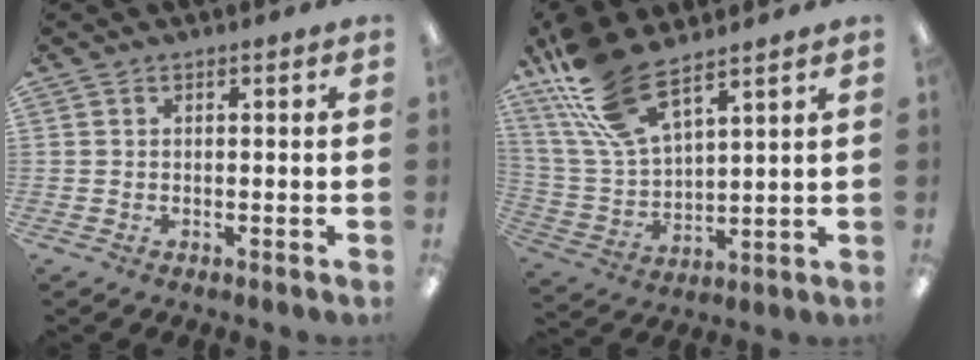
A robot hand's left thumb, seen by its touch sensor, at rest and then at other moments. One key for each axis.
{"total": 16.4, "fx": 11.4, "fy": 6.0, "fz": 10.1, "tx": -0.242, "ty": -0.050, "tz": 0.204}